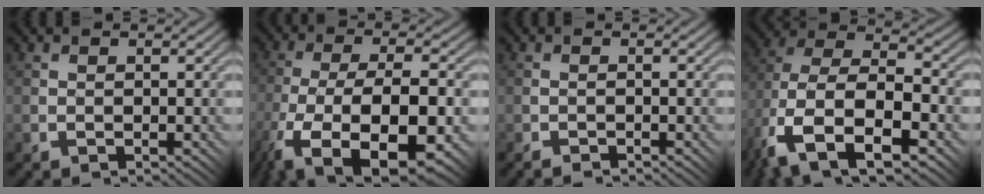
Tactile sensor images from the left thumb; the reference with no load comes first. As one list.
[{"total": 15.9, "force": [-8.8, 6.2, 11.7], "torque": [-0.224, -0.021, -0.141]}, {"total": 0.9, "force": [-0.9, -0.1, 0.0], "torque": [-0.002, 0.005, -0.020]}, {"total": 14.1, "force": [-6.7, 7.5, 9.9], "torque": [-0.223, -0.019, -0.124]}]